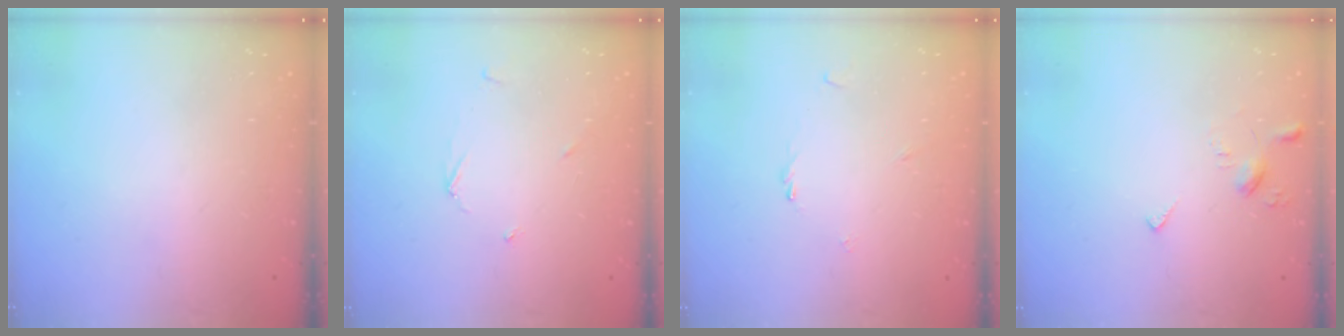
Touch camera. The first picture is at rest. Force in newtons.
{"total": 2.5, "press": 2.5, "slide": 0.2}
{"total": 1.2, "press": 1.2, "slide": 0.4}
{"total": 3.3, "press": 3.2, "slide": 0.6}